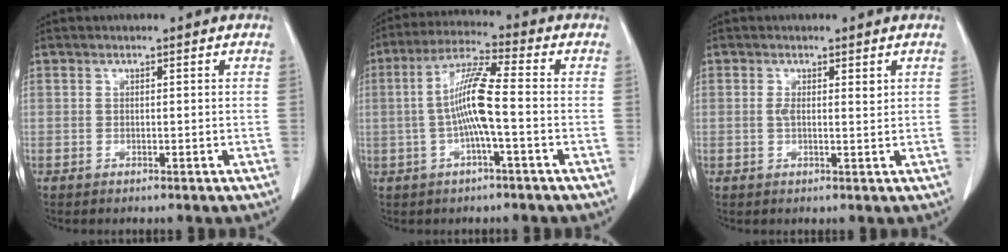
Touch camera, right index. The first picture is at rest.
{"total": 8.7, "force": [-1.0, 0.3, 8.6], "torque": [-0.172, 0.013, -0.024]}
{"total": 2.1, "force": [0.6, 0.6, 1.9], "torque": [-0.036, 0.000, 0.011]}